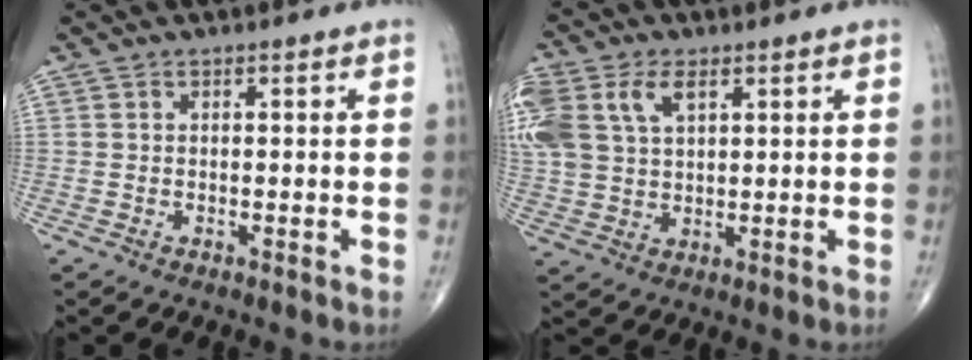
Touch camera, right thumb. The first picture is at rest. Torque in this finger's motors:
{"motor_torque": [0.22, 0.28, 1.05, 0.44, 0.11]}